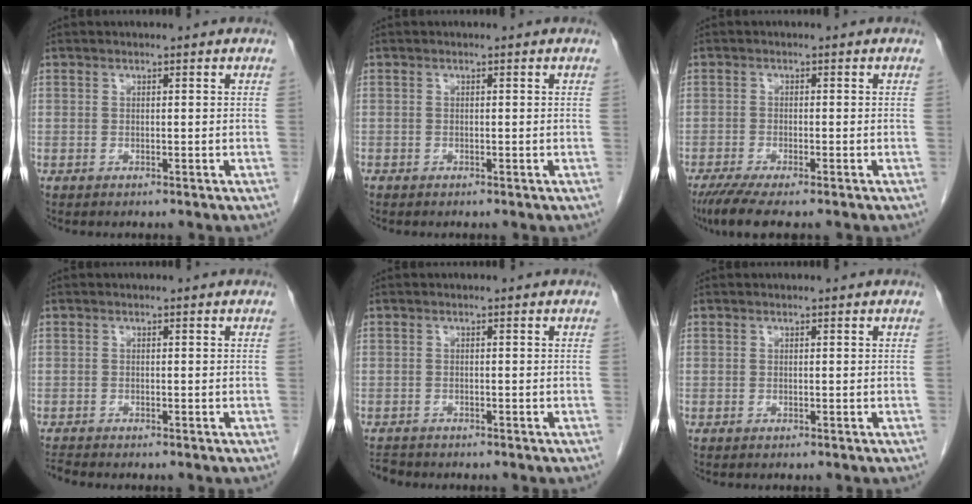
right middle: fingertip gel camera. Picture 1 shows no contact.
{"total": 0.0}
{"total": 6.3, "force": [-4.8, 0.8, 4.0], "torque": [-0.069, -0.017, -0.079]}
{"total": 1.1, "force": [-1.0, -0.3, 0.0], "torque": [-0.011, -0.010, -0.020]}
{"total": 2.0, "force": [-2.0, 0.5, 0.0], "torque": [-0.006, -0.009, -0.033]}
{"total": 0.0}